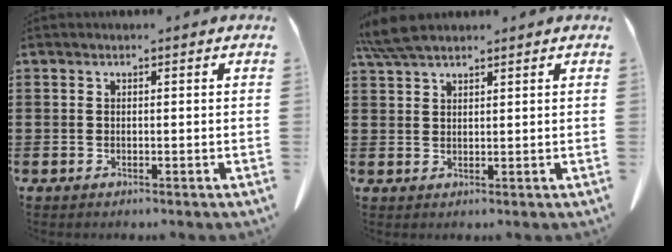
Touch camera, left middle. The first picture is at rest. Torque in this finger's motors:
{"motor_torque": [0.62, 0.41, 0.12, 0.05]}